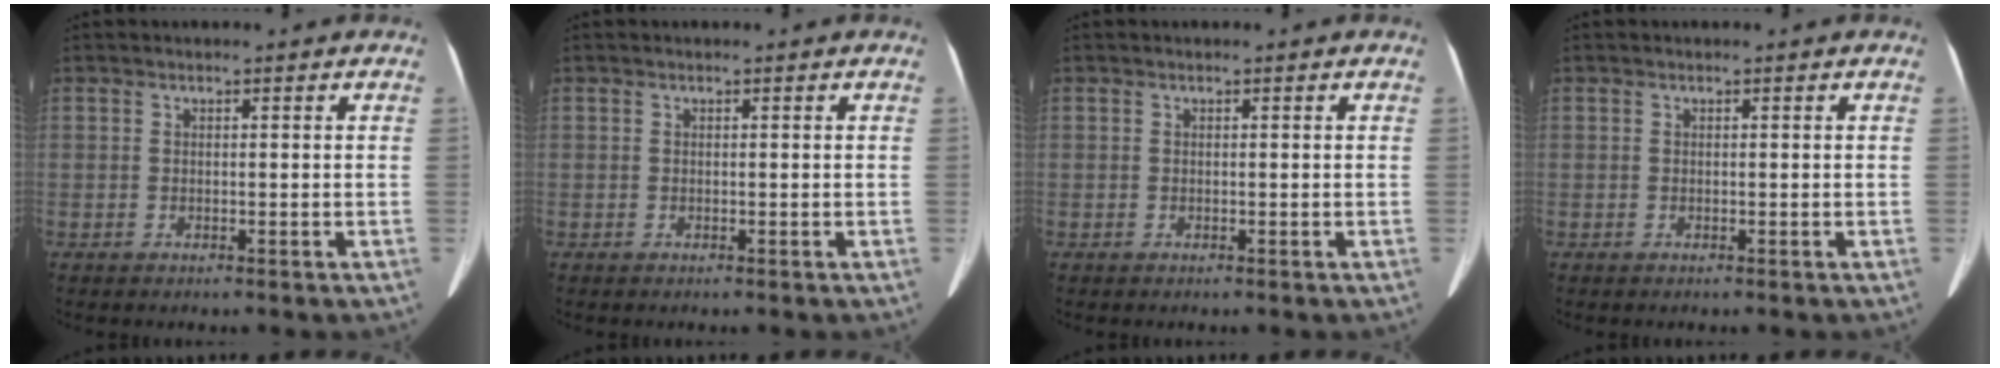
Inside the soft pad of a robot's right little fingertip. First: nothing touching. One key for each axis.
{"total": 0.0}
{"total": 0.0}
{"total": 0.0}